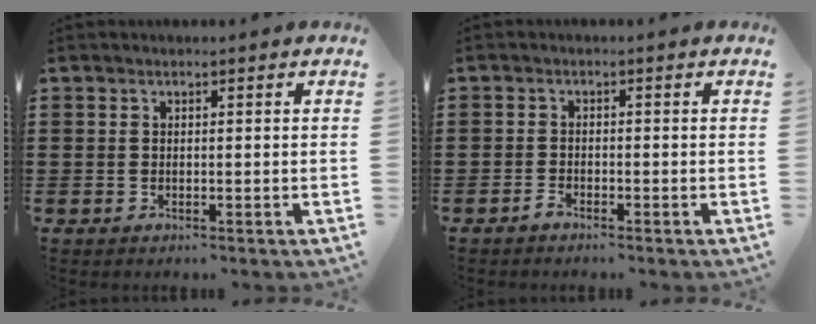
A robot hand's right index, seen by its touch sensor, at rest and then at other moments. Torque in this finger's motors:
{"motor_torque": [-0.42, 1.72, -0.03, 0.00]}